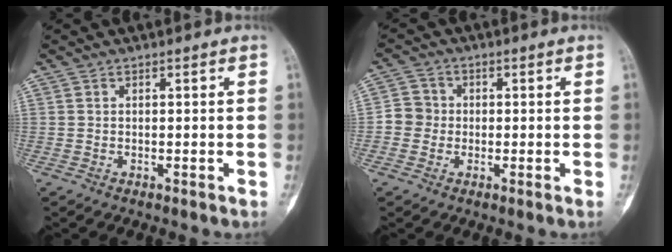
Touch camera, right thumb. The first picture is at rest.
{"total": 3.9, "force": [-0.5, 3.8, 1.0], "torque": [0.002, 0.009, -0.019]}